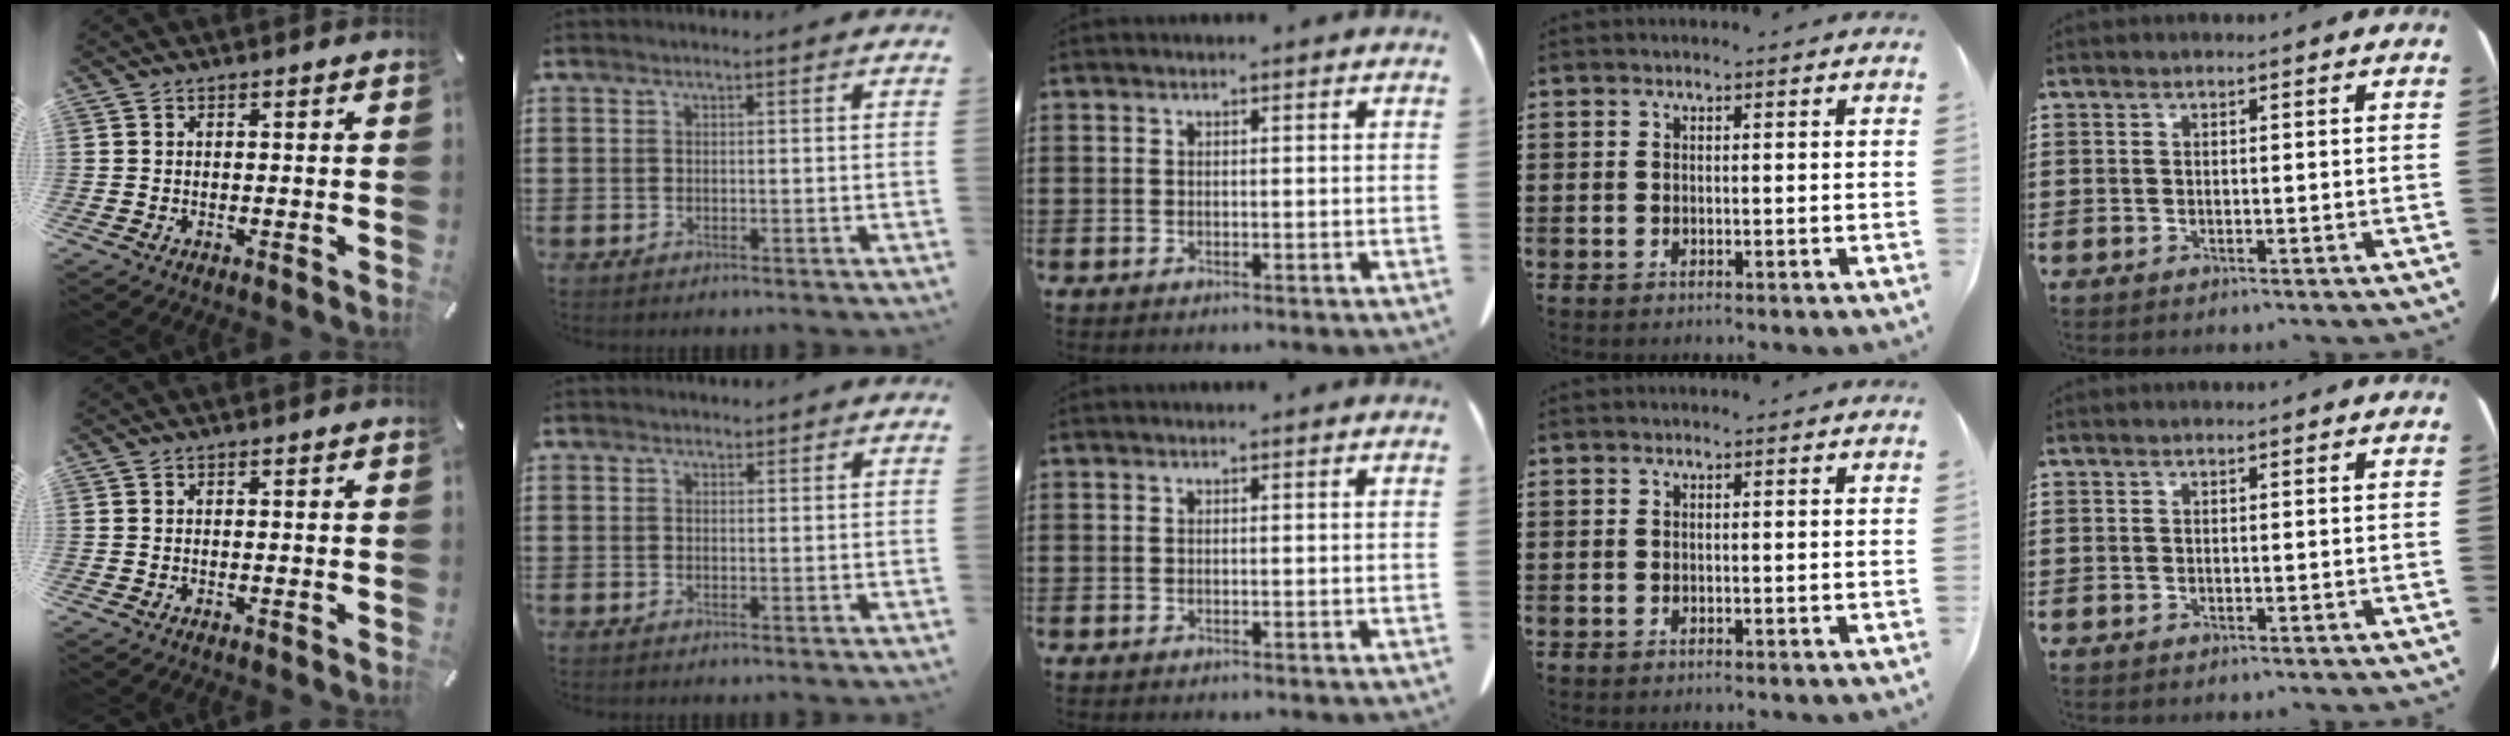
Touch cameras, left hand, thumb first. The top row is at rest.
{"index": {"total": 0.5, "force": [0.4, 0.4, 0.1], "torque": [-0.004, 0.003, 0.007]}}